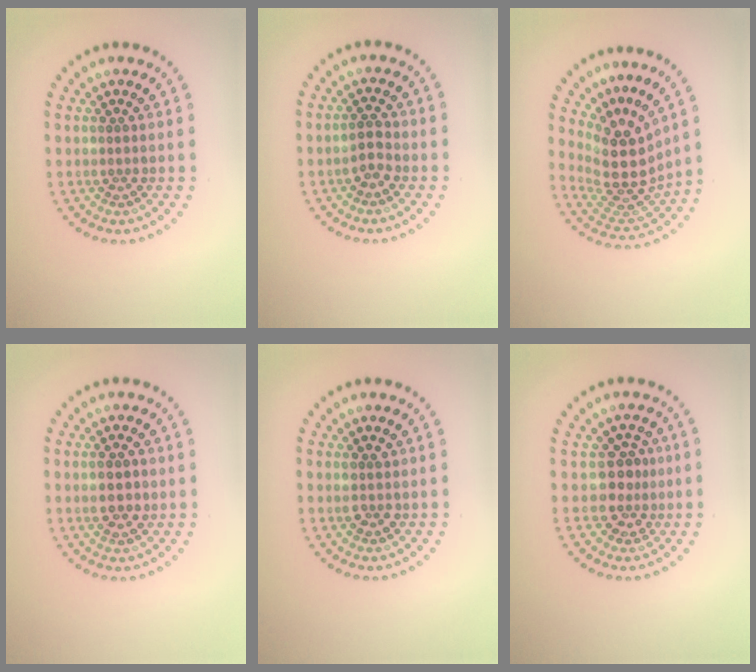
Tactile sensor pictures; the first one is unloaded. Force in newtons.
{"total": 1.9, "press": 1.8, "slide": 0.6}
{"total": 5.0, "press": 3.7, "slide": 3.4}
{"total": 2.7, "press": 2.7, "slide": 0.2}
{"total": 1.4, "press": 1.3, "slide": 0.3}
{"total": 2.8, "press": 2.4, "slide": 1.3}